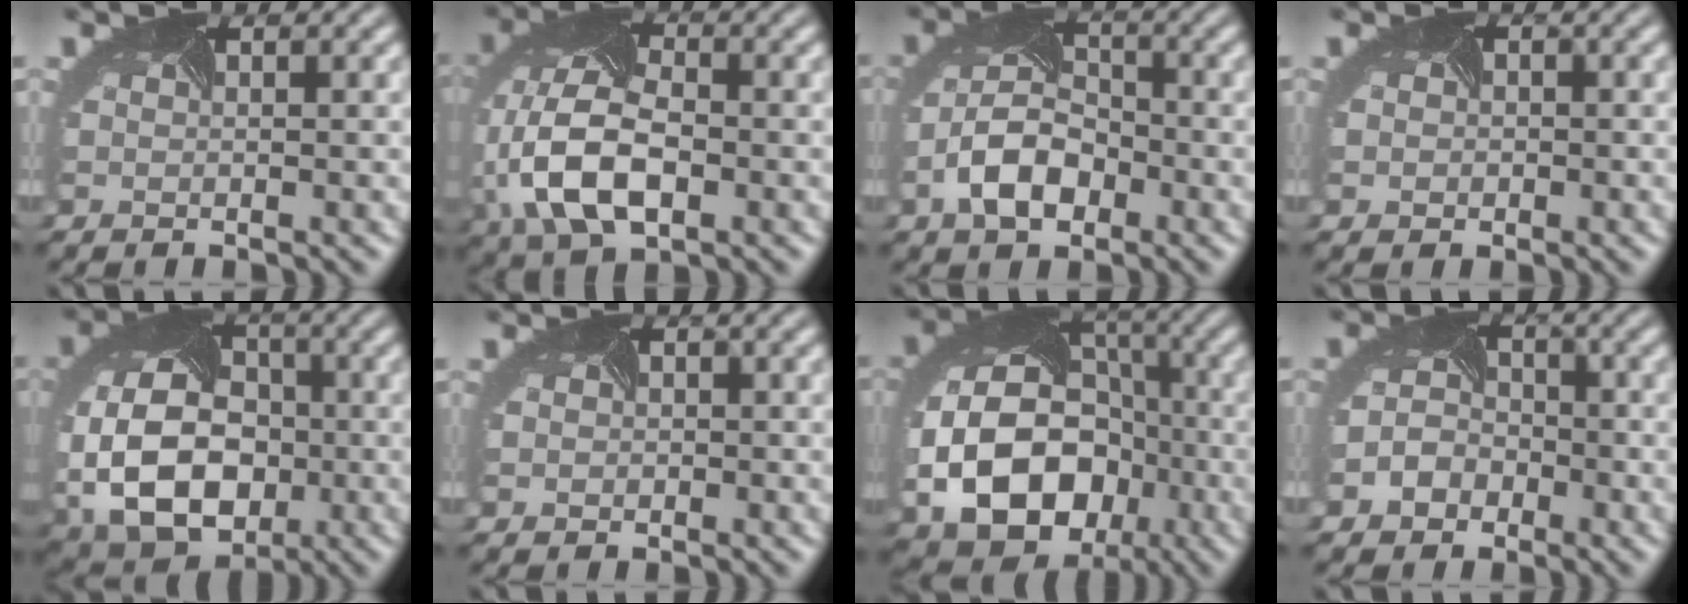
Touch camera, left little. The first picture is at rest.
{"total": 9.4, "force": [-2.1, 5.8, 7.2], "torque": [-0.177, -0.014, -0.039]}
{"total": 5.5, "force": [-2.4, 3.4, 3.6], "torque": [-0.079, -0.004, -0.048]}
{"total": 1.9, "force": [-0.1, 1.7, 0.7], "torque": [-0.007, -0.002, -0.002]}
{"total": 12.6, "force": [-2.4, 8.9, 8.6], "torque": [-0.180, -0.034, -0.031]}
{"total": 1.5, "force": [-0.2, 1.4, 0.5], "torque": [-0.003, -0.003, -0.002]}
{"total": 12.6, "force": [-3.4, 9.4, 7.6], "torque": [-0.149, -0.037, -0.039]}
{"total": 3.7, "force": [-1.8, 3.0, 1.1], "torque": [-0.007, 0.001, -0.032]}